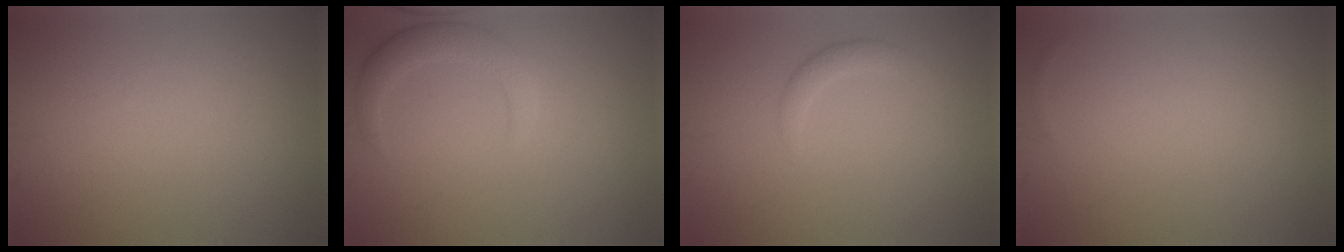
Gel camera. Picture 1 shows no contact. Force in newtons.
{"total": 2.9, "press": 2.9, "slide": 0.4}
{"total": 1.6, "press": 1.6, "slide": 0.1}
{"total": 0.0}